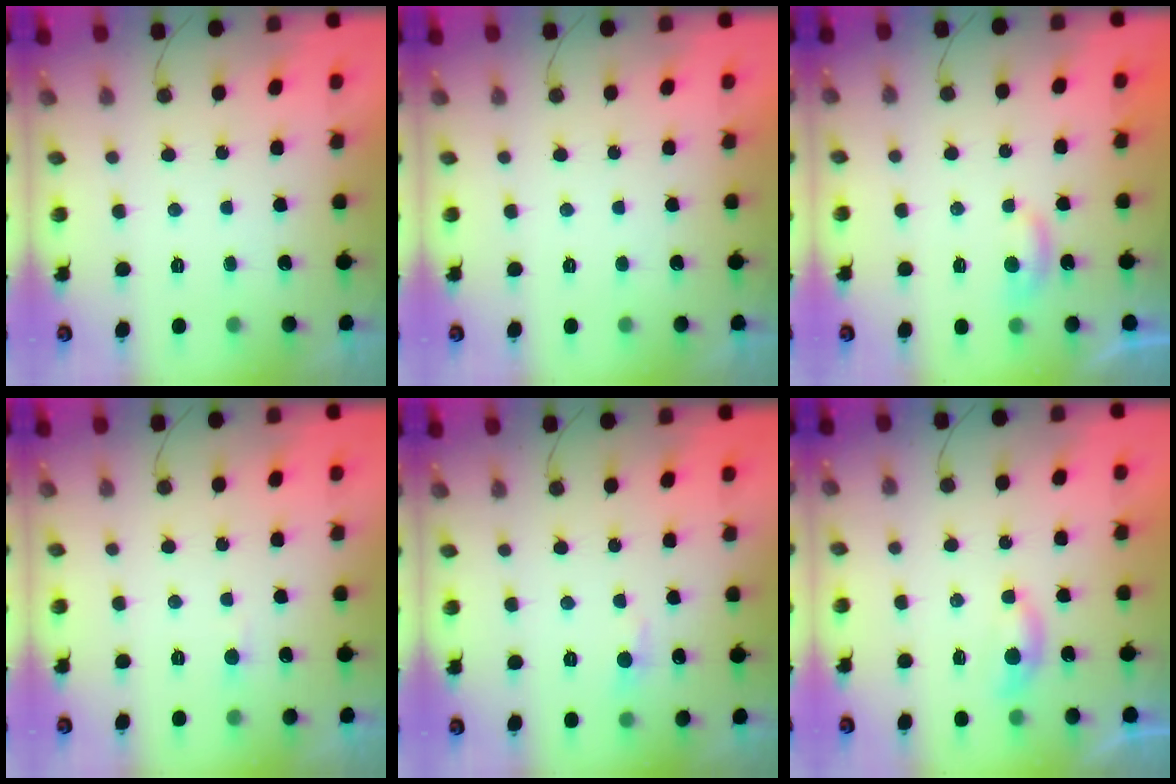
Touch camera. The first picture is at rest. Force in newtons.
{"total": 0.0}
{"total": 3.6, "press": 3.6, "slide": 0.4}
{"total": 2.0, "press": 2.0, "slide": 0.2}
{"total": 6.3, "press": 6.3, "slide": 0.9}
{"total": 3.9, "press": 3.9, "slide": 0.6}